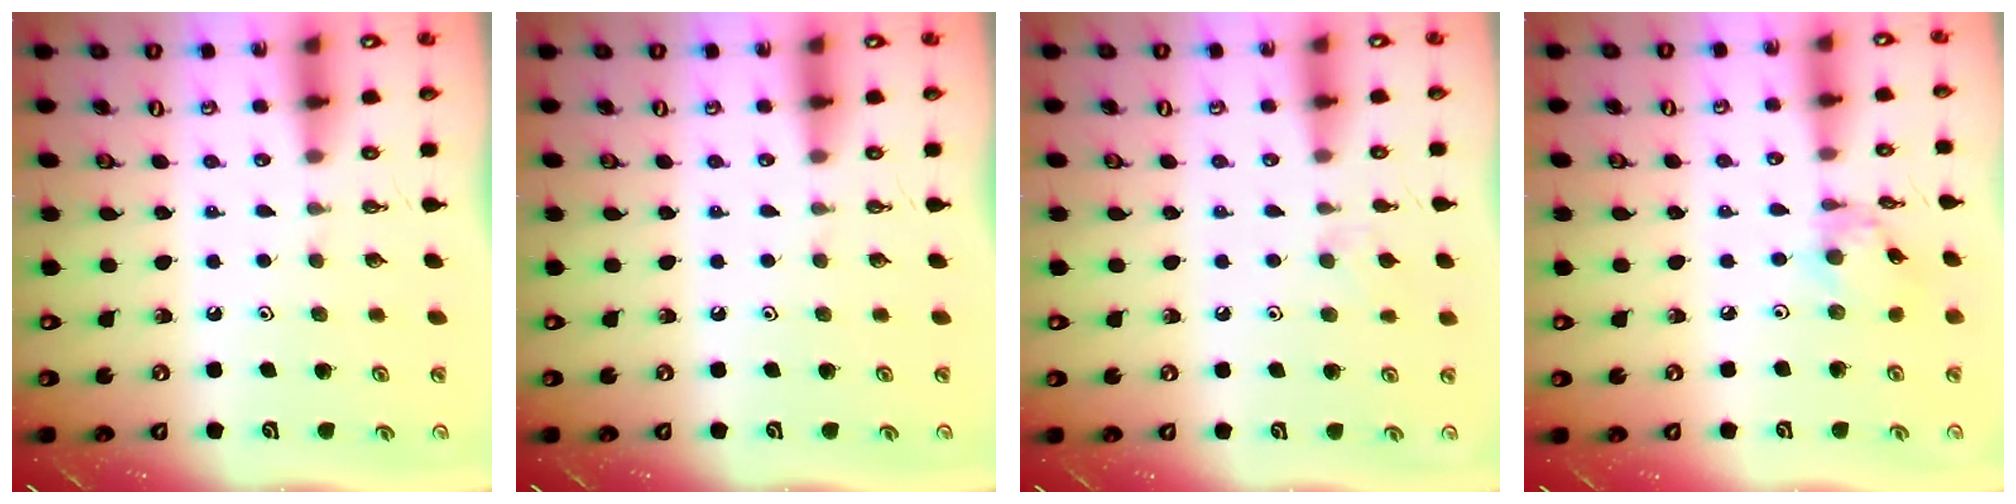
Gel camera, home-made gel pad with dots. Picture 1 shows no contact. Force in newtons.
{"total": 0.0}
{"total": 3.8, "press": 3.7, "slide": 0.8}
{"total": 4.4, "press": 4.3, "slide": 0.2}